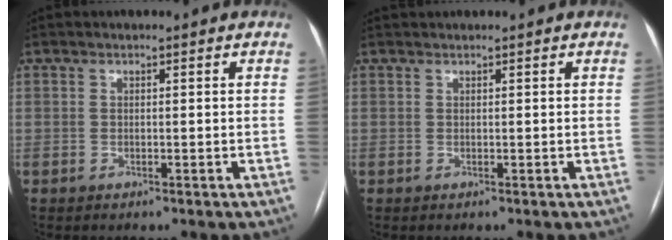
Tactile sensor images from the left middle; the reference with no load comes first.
{"total": 0.7, "force": [0.7, -0.1, 0.0], "torque": [-0.004, 0.016, 0.018]}